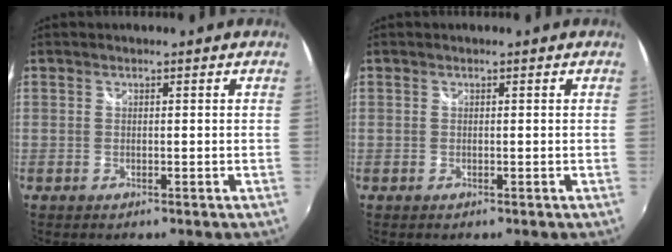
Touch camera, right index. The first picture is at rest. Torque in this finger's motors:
{"motor_torque": [0.00, 0.00, 0.00, 0.00]}